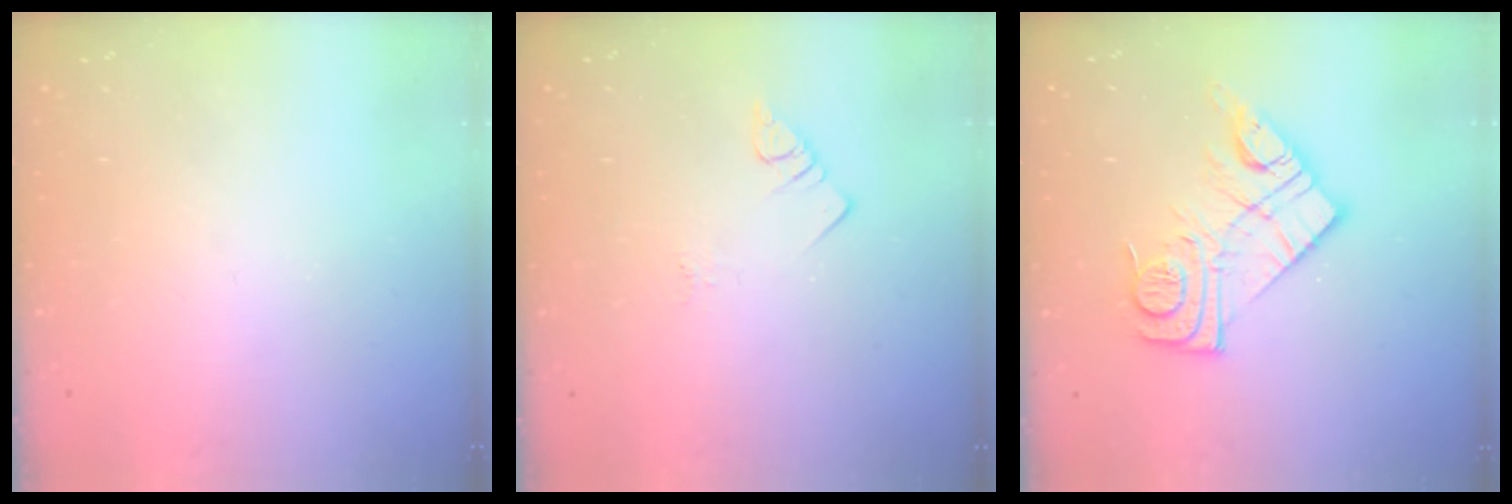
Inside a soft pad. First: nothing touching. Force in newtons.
{"total": 2.8, "press": 2.8, "slide": 0.4}
{"total": 14.6, "press": 14.5, "slide": 0.8}